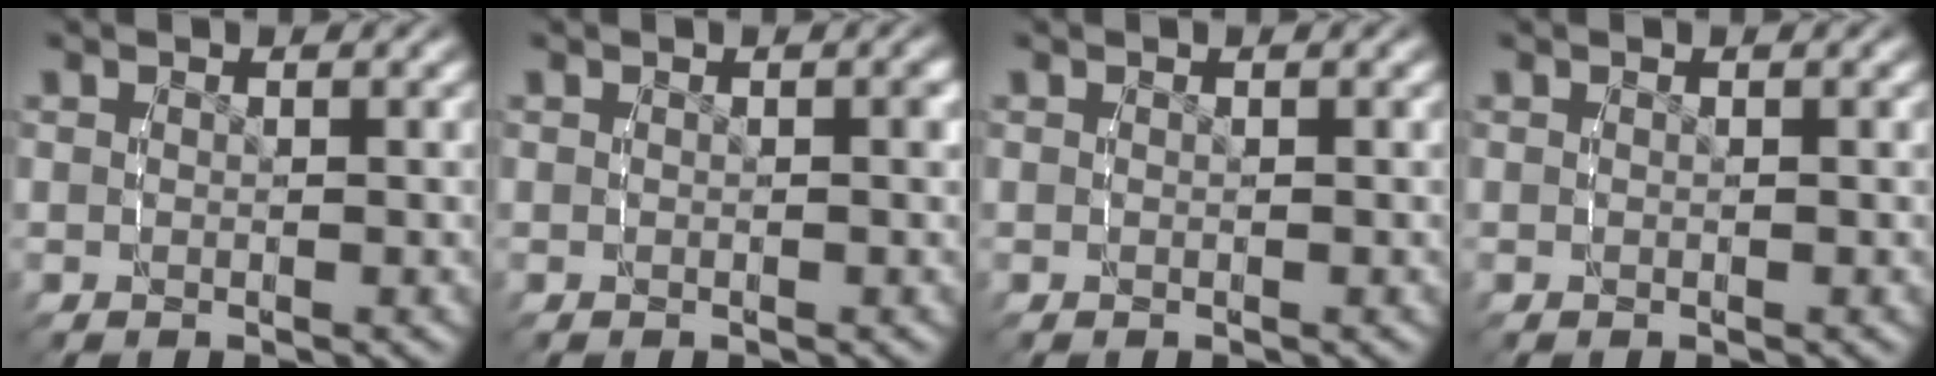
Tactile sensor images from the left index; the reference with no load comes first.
{"total": 0.6, "force": [0.0, 0.2, 0.6], "torque": [-0.006, -0.001, -0.002]}
{"total": 0.0}
{"total": 0.0}